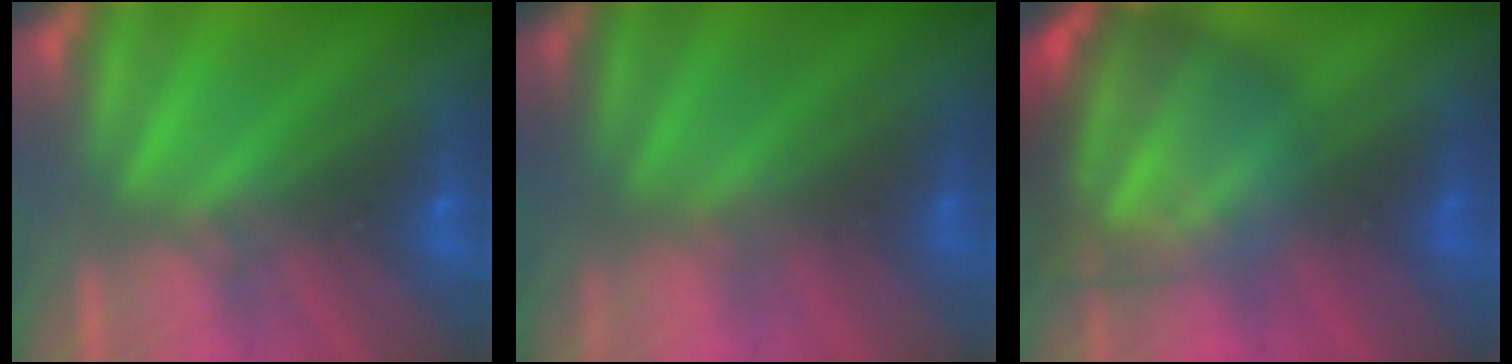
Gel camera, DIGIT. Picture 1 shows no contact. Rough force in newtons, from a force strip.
{"total": 2.5}
{"total": 7.4}